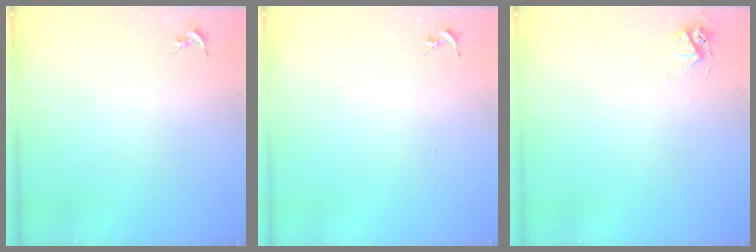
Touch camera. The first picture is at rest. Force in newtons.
{"total": 0.0}
{"total": 6.6, "press": 6.6, "slide": 0.7}